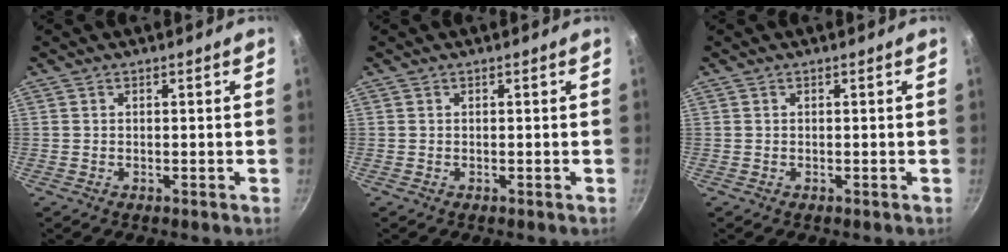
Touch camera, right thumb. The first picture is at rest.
{"total": 0.0}
{"total": 0.0}